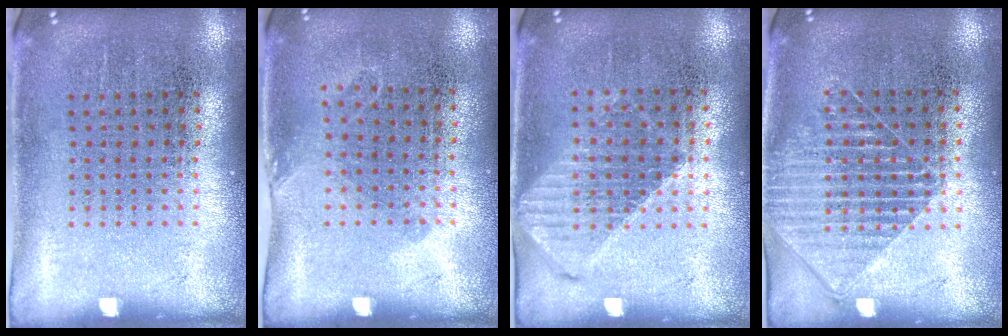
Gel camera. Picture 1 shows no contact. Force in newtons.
{"total": 0.9, "press": 0.7, "slide": 0.6}
{"total": 1.2, "press": 1.1, "slide": 0.5}
{"total": 1.4, "press": 1.2, "slide": 0.8}